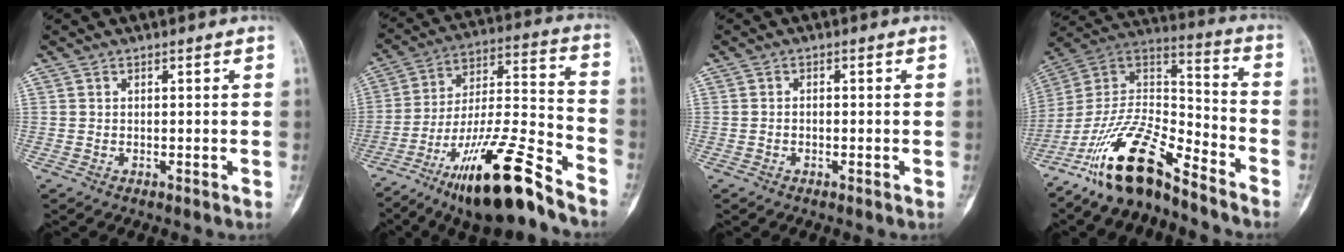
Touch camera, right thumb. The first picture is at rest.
{"total": 21.5, "force": [-14.6, 3.8, 15.4], "torque": [-0.282, 0.073, -0.250]}
{"total": 0.8, "force": [-0.3, 0.6, 0.5], "torque": [-0.008, 0.004, -0.007]}
{"total": 15.6, "force": [-12.2, 3.9, 9.0], "torque": [-0.169, 0.094, -0.231]}